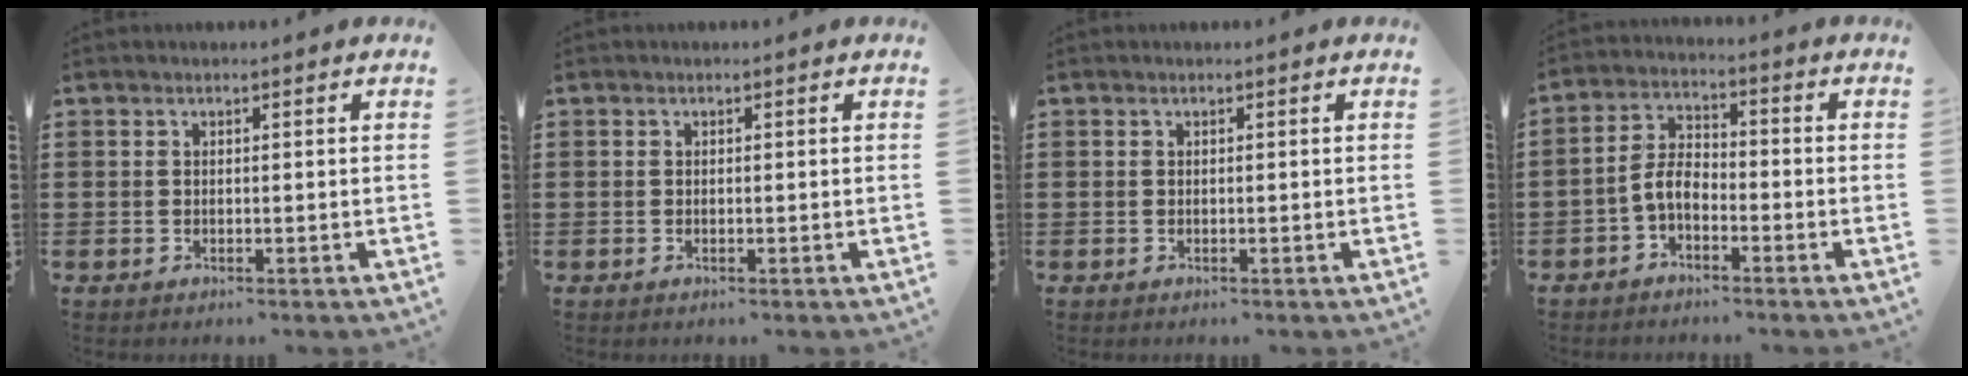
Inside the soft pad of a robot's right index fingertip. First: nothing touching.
{"total": 0.0}
{"total": 0.0}
{"total": 4.7, "force": [-2.4, 2.4, 3.2], "torque": [-0.081, 0.004, -0.053]}